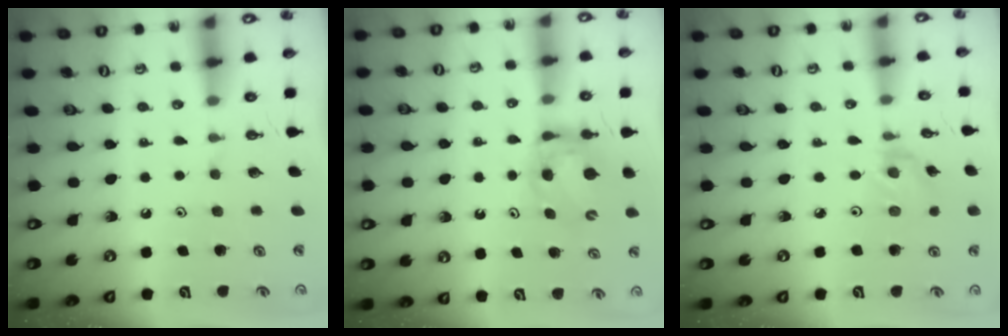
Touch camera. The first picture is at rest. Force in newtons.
{"total": 6.7, "press": 6.7, "slide": 0.3}
{"total": 1.2, "press": 1.2, "slide": 0.2}